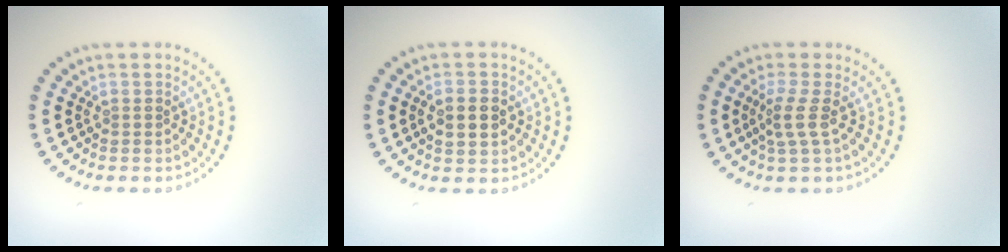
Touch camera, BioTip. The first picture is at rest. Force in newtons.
{"total": 2.6, "press": 2.6, "slide": 0.1}
{"total": 2.1, "press": 1.5, "slide": 1.5}